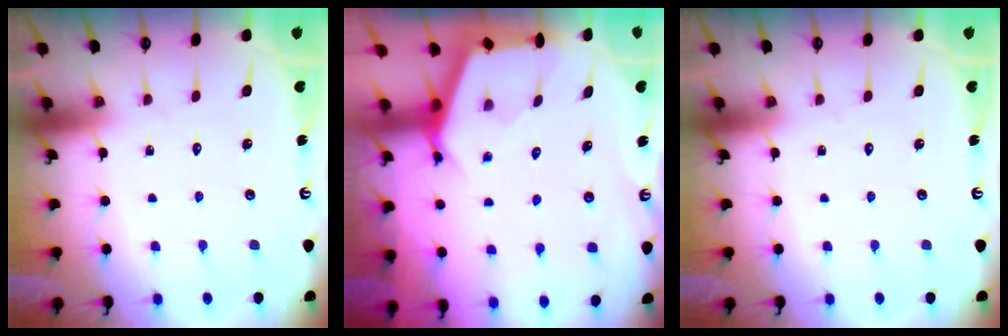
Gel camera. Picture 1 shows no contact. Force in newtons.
{"total": 2.7, "press": 2.7, "slide": 0.3}
{"total": 0.0}